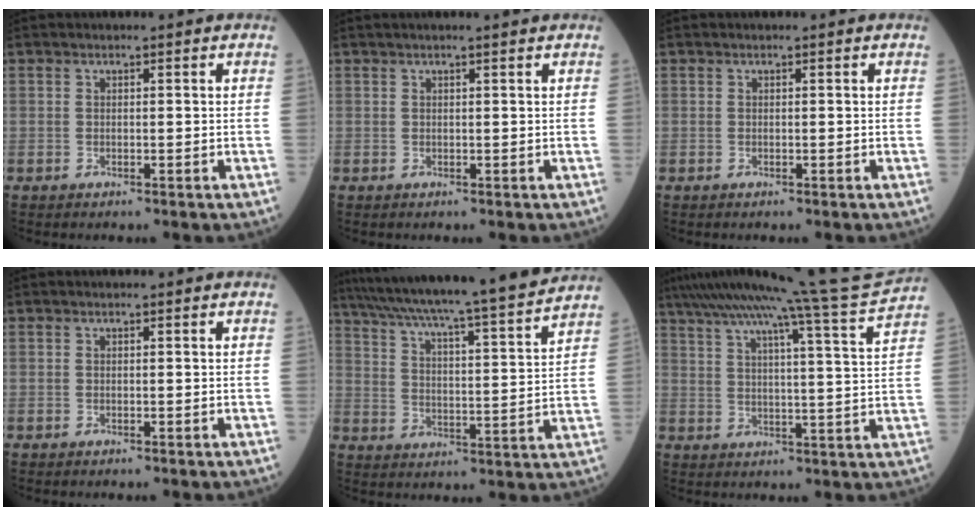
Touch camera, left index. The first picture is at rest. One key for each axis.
{"total": 2.3, "fx": 1.9, "fy": -0.4, "fz": 1.2, "tx": -0.015, "ty": 0.014, "tz": 0.030}
{"total": 0.0}
{"total": 0.0}
{"total": 22.3, "fx": 19.8, "fy": -0.9, "fz": 10.1, "tx": -0.175, "ty": -0.022, "tz": 0.286}
{"total": 17.3, "fx": 15.5, "fy": -3.6, "fz": 6.8, "tx": -0.124, "ty": -0.052, "tz": 0.214}